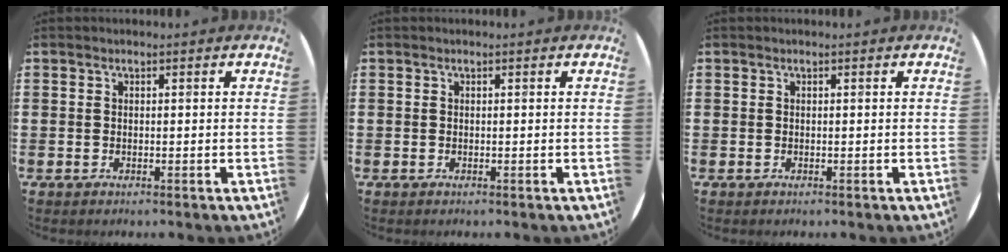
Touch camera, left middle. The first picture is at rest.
{"total": 0.0}
{"total": 0.0}